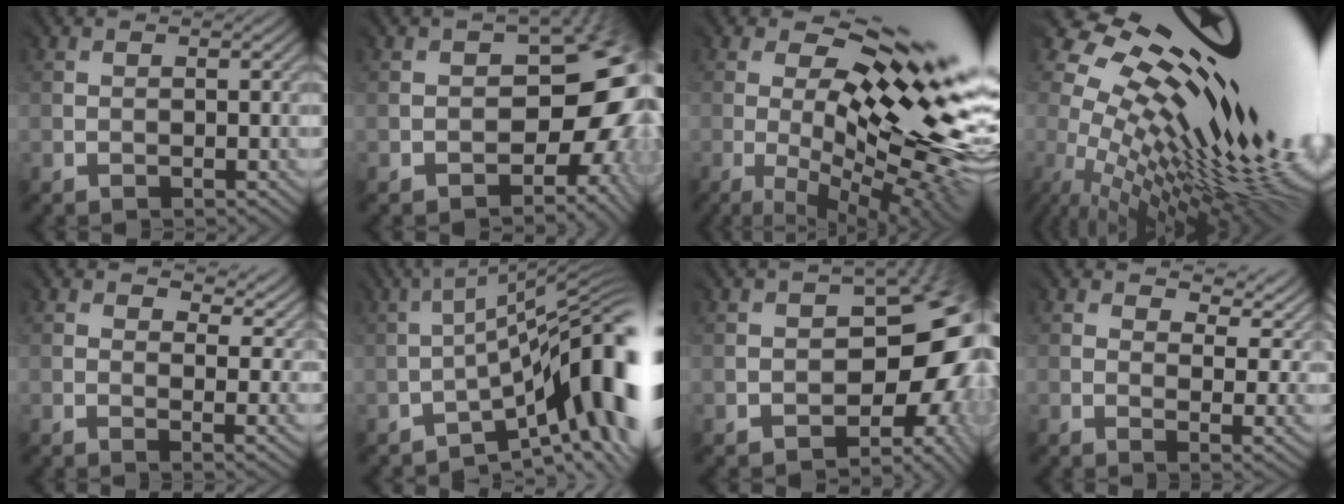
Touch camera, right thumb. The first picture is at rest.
{"total": 10.1, "force": [-3.3, 6.6, 6.9], "torque": [-0.053, -0.015, -0.047]}
{"total": 18.8, "force": [-0.1, 5.8, 17.9], "torque": [-0.258, 0.003, -0.011]}
{"total": 19.0, "force": [7.1, 7.1, 16.1], "torque": [-0.281, 0.029, 0.104]}
{"total": 6.0, "force": [3.2, 2.6, 4.3], "torque": [-0.068, -0.004, 0.056]}
{"total": 14.3, "force": [-4.7, 4.6, 12.7], "torque": [-0.178, -0.001, -0.072]}
{"total": 11.8, "force": [-3.5, 7.8, 8.1], "torque": [-0.063, -0.021, -0.037]}
{"total": 5.9, "force": [3.6, 2.1, 4.2], "torque": [-0.071, 0.001, 0.064]}